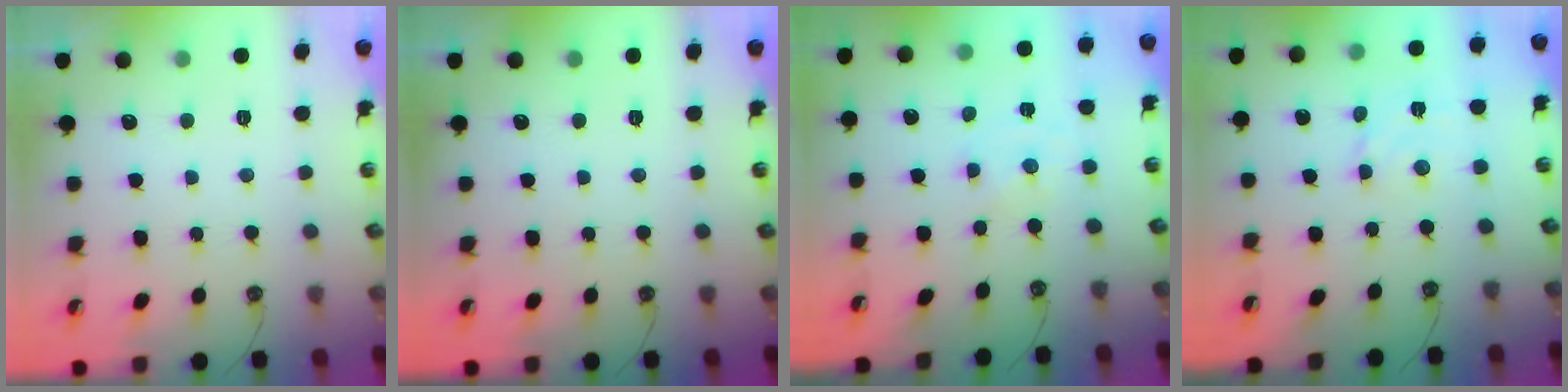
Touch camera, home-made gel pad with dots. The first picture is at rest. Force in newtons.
{"total": 0.0}
{"total": 0.0}
{"total": 3.7, "press": 3.7, "slide": 0.4}